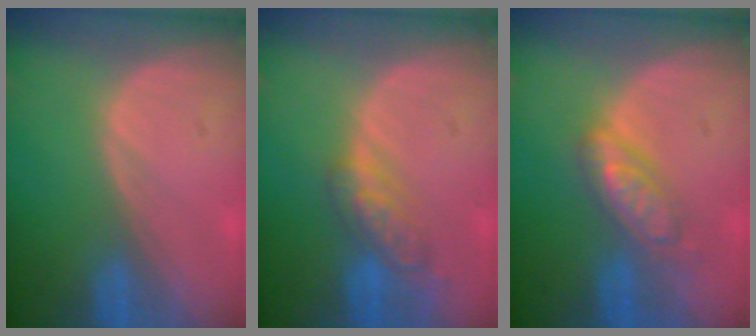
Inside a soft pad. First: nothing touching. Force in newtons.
{"total": 5.3, "press": 4.8, "slide": 2.1}
{"total": 5.1, "press": 5.1, "slide": 0.2}